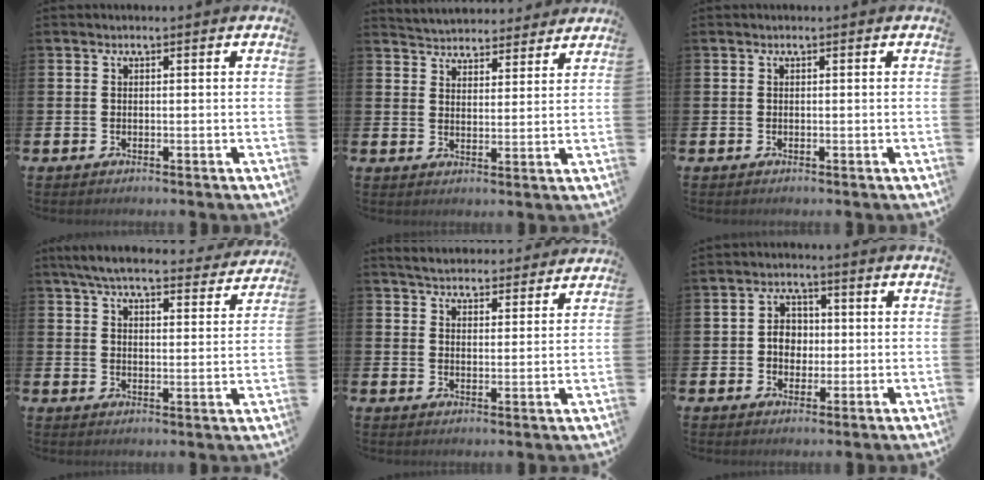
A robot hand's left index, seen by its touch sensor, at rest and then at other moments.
{"total": 4.9, "force": [4.7, 1.0, -0.3], "torque": [-0.011, -0.030, 0.085]}
{"total": 0.0}
{"total": 6.7, "force": [6.2, 1.1, 2.2], "torque": [-0.053, -0.038, 0.107]}
{"total": 4.9, "force": [4.9, 0.7, 0.2], "torque": [-0.019, -0.031, 0.086]}
{"total": 3.8, "force": [0.0, 3.2, 2.0], "torque": [-0.030, 0.004, -0.009]}